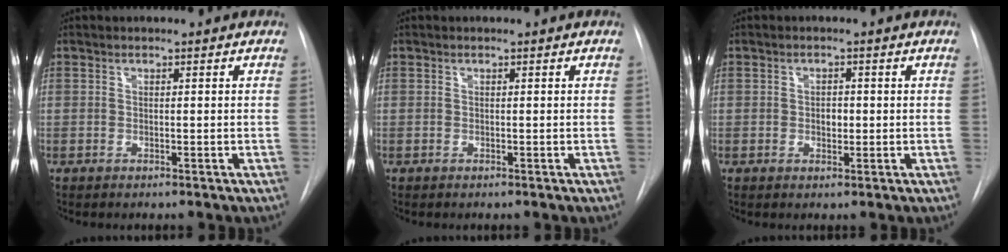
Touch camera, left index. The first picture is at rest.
{"total": 0.0}
{"total": 1.8, "force": [-0.9, 1.0, 1.2], "torque": [-0.018, -0.005, -0.012]}